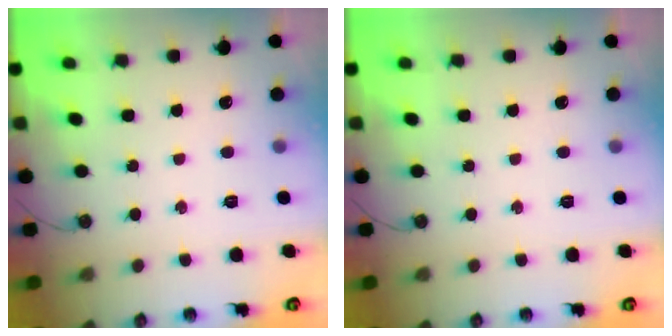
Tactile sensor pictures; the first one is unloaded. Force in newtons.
{"total": 0.0}